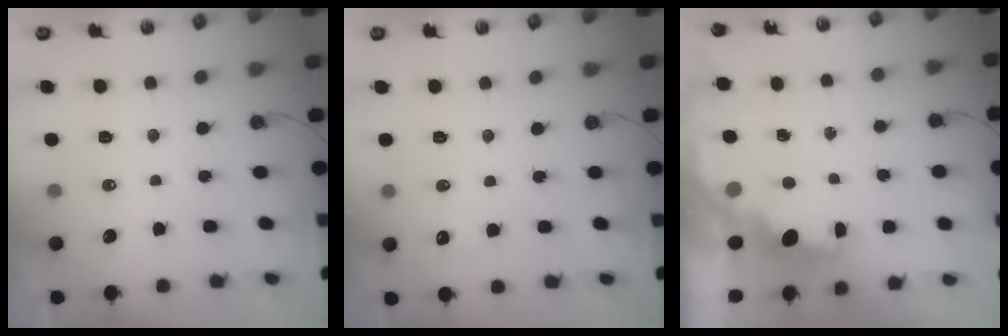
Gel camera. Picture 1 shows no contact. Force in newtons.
{"total": 5.0, "press": 4.8, "slide": 1.2}
{"total": 2.3, "press": 2.1, "slide": 0.7}